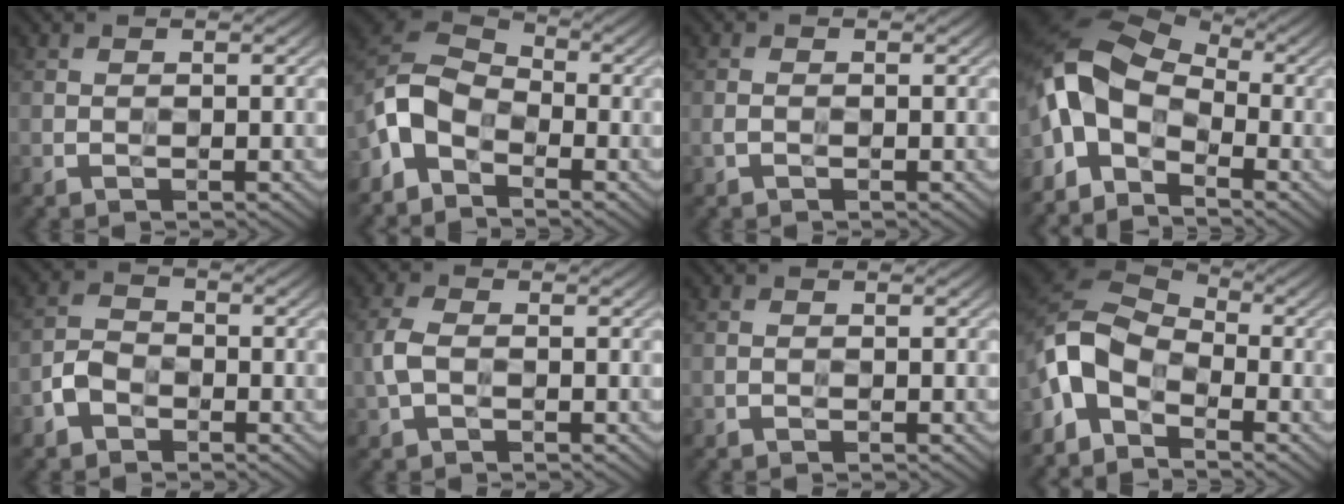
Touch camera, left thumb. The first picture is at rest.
{"total": 7.5, "force": [-4.6, 4.2, 4.2], "torque": [-0.100, 0.003, -0.114]}
{"total": 0.9, "force": [-0.4, 0.5, 0.7], "torque": [-0.019, 0.001, -0.011]}
{"total": 10.1, "force": [-3.4, 5.5, 7.7], "torque": [-0.171, 0.009, -0.091]}
{"total": 3.3, "force": [-2.0, 2.2, 1.5], "torque": [-0.031, 0.003, -0.051]}
{"total": 3.1, "force": [-0.5, 1.9, 2.5], "torque": [-0.067, 0.005, -0.014]}
{"total": 0.0}
{"total": 8.1, "force": [-4.5, 4.4, 5.1], "torque": [-0.114, 0.007, -0.113]}